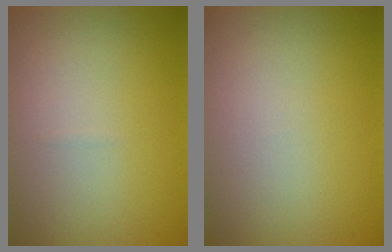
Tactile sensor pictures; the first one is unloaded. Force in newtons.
{"total": 0.0}